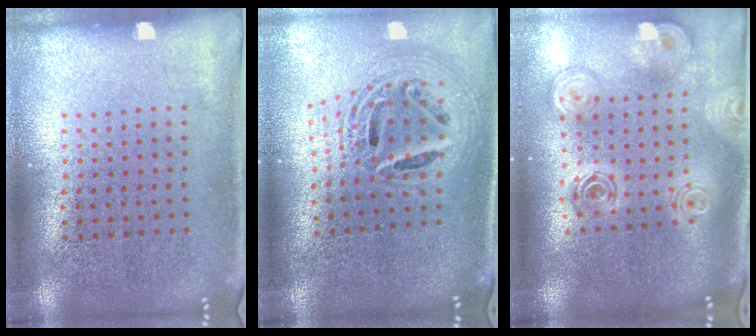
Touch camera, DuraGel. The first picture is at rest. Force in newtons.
{"total": 2.3, "press": 1.8, "slide": 1.5}
{"total": 2.6, "press": 2.0, "slide": 1.7}